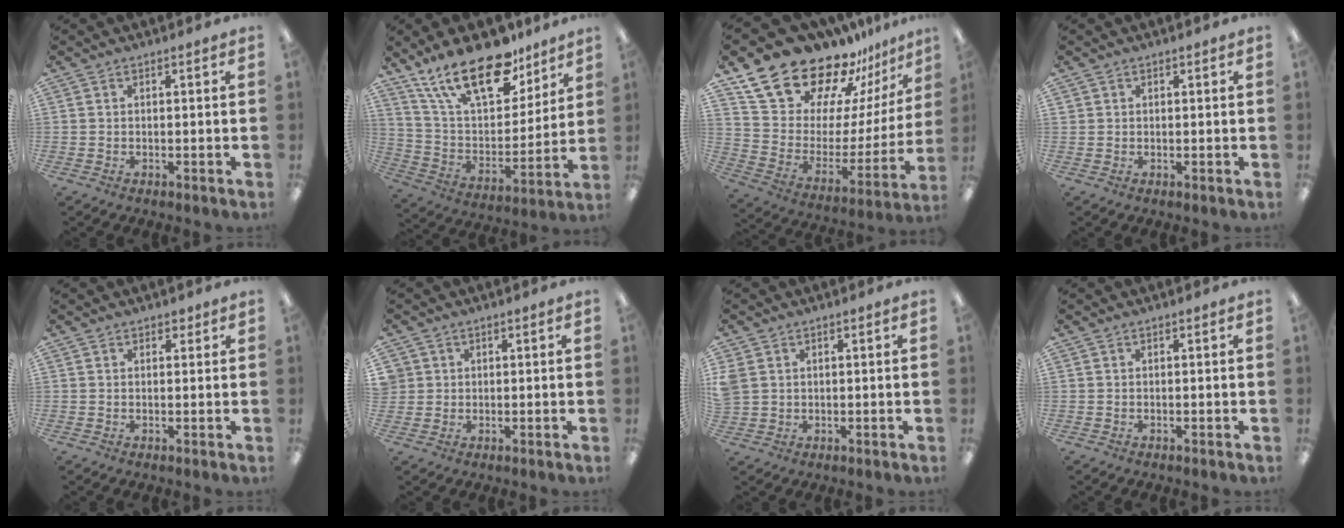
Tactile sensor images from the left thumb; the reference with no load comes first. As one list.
[{"total": 22.5, "force": [15.7, 9.9, 12.8], "torque": [-0.235, -0.087, 0.277]}, {"total": 24.4, "force": [19.4, 11.2, 9.4], "torque": [-0.153, -0.144, 0.358]}, {"total": 0.8, "force": [0.4, 0.7, 0.0], "torque": [-0.001, 0.003, 0.006]}, {"total": 1.5, "force": [1.0, 0.9, 0.4], "torque": [0.001, 0.000, 0.017]}, {"total": 2.7, "force": [0.8, 2.5, -0.2], "torque": [0.003, 0.002, 0.013]}, {"total": 3.4, "force": [1.2, 2.9, 1.4], "torque": [-0.029, 0.005, 0.025]}, {"total": 0.0}]